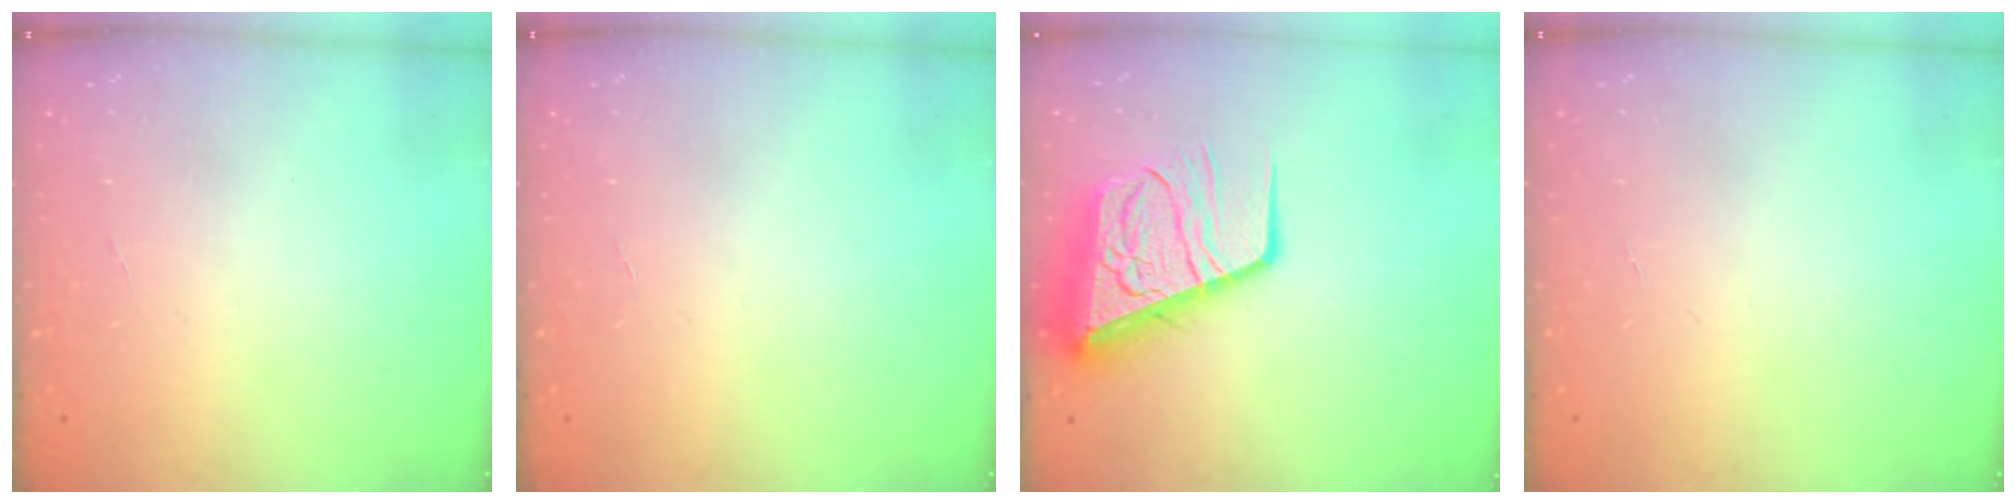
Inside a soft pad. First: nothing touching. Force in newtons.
{"total": 0.0}
{"total": 14.1, "press": 14.1, "slide": 1.4}
{"total": 0.0}